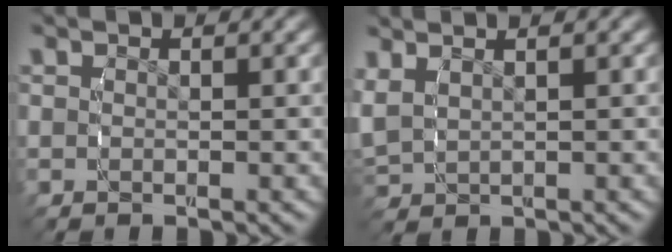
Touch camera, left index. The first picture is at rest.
{"total": 2.8, "force": [1.5, 1.9, 1.5], "torque": [-0.041, 0.008, 0.033]}